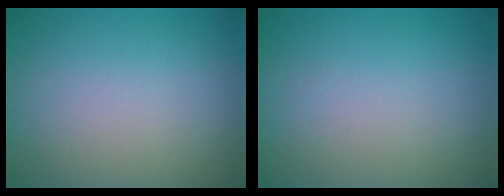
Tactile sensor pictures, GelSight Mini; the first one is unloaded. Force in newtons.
{"total": 0.0}